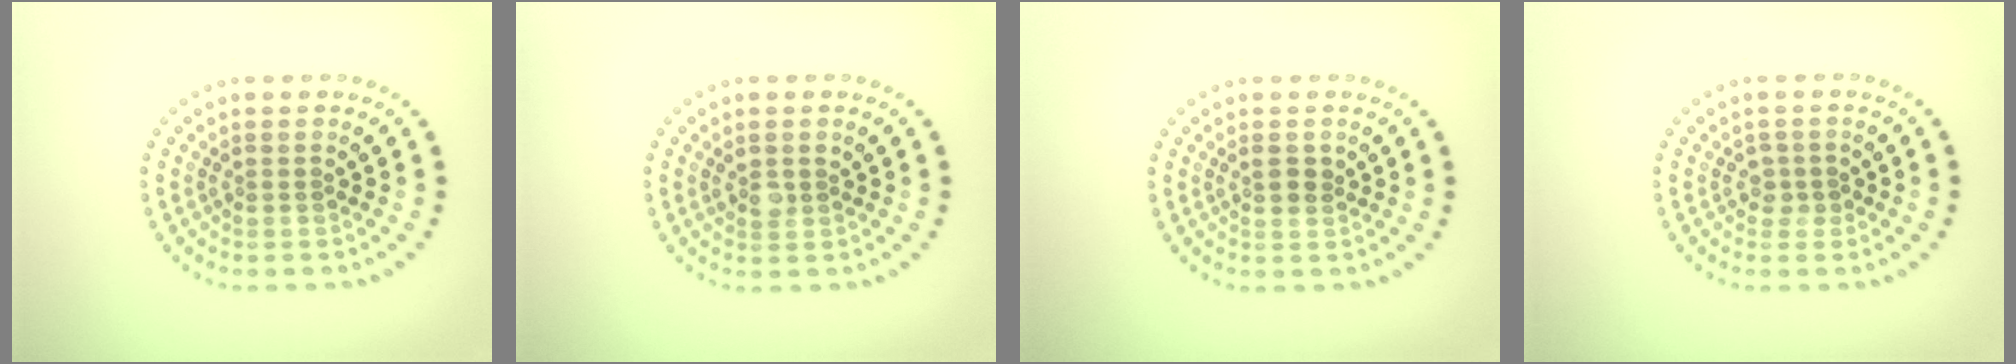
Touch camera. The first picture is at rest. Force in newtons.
{"total": 1.4, "press": 1.3, "slide": 0.7}
{"total": 1.4, "press": 1.4, "slide": 0.3}
{"total": 1.4, "press": 1.2, "slide": 0.7}